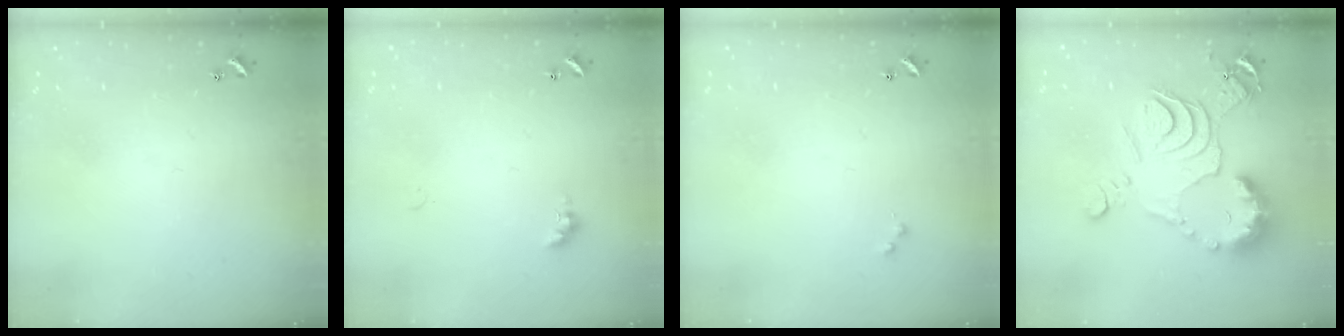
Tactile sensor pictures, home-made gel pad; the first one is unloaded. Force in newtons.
{"total": 2.0, "press": 2.0, "slide": 0.5}
{"total": 0.0}
{"total": 14.1, "press": 14.1, "slide": 1.2}